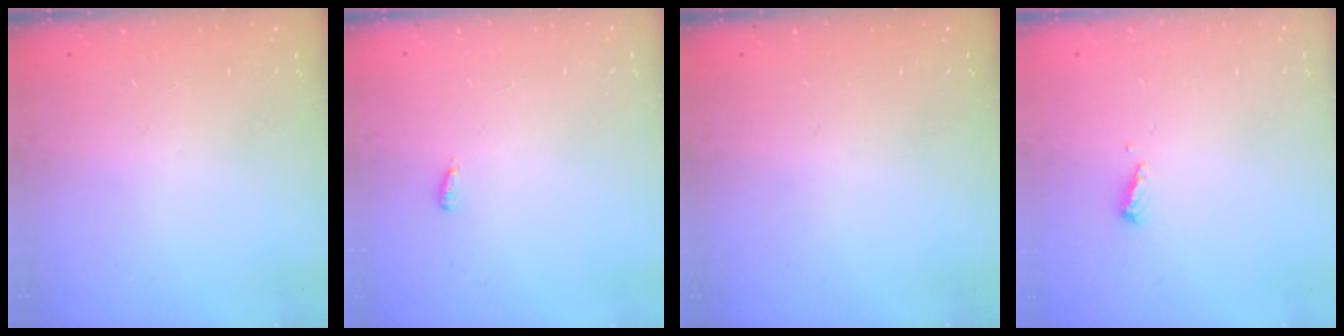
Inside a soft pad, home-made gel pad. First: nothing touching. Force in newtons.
{"total": 2.9, "press": 2.8, "slide": 0.9}
{"total": 0.0}
{"total": 3.6, "press": 3.6, "slide": 0.4}